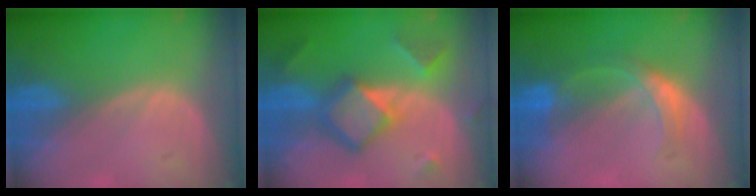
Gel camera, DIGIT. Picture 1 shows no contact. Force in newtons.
{"total": 8.0, "press": 8.0, "slide": 0.5}
{"total": 5.3, "press": 4.9, "slide": 2.1}